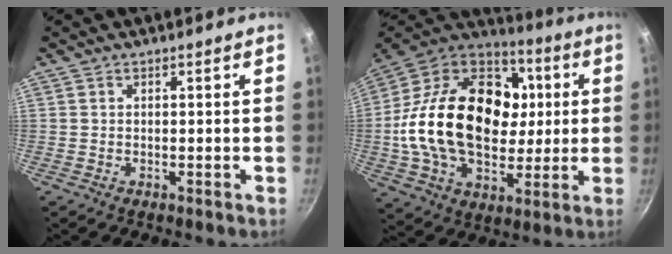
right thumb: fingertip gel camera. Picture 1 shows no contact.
{"total": 31.3, "force": [2.1, 21.7, 22.5], "torque": [-0.381, 0.027, 0.035]}